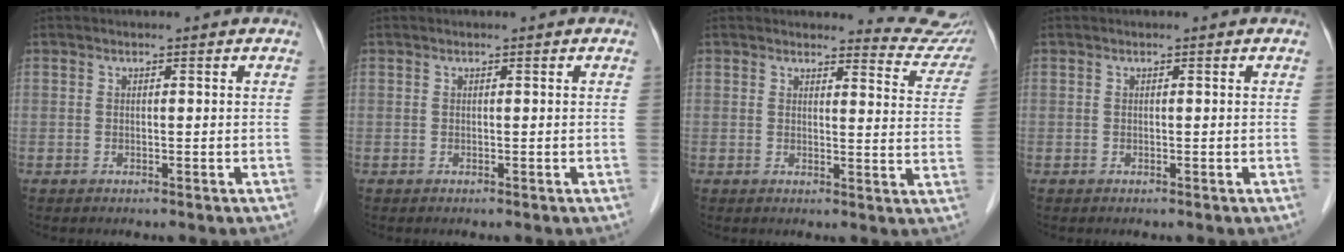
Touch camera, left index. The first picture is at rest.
{"total": 0.0}
{"total": 8.3, "force": [8.2, 0.9, -0.2], "torque": [0.020, -0.064, 0.066]}
{"total": 0.0}